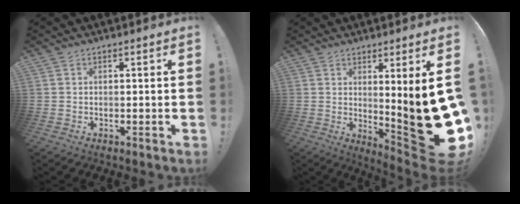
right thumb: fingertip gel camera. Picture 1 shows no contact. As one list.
[{"total": 16.1, "force": [1.3, 2.0, 15.9], "torque": [-0.209, -0.044, 0.032]}]